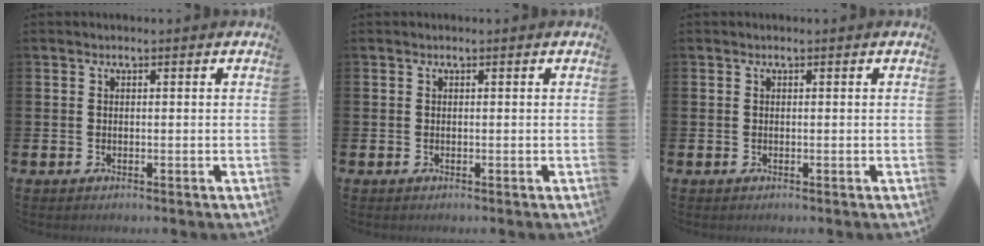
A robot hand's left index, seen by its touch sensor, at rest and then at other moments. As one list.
[{"total": 0.0}, {"total": 0.0}]